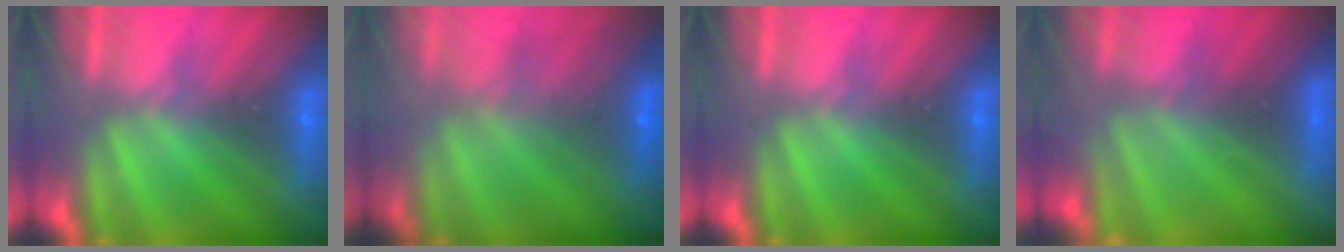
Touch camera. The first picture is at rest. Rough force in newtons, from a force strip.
{"total": 3.9}
{"total": 0.0}
{"total": 7.5}